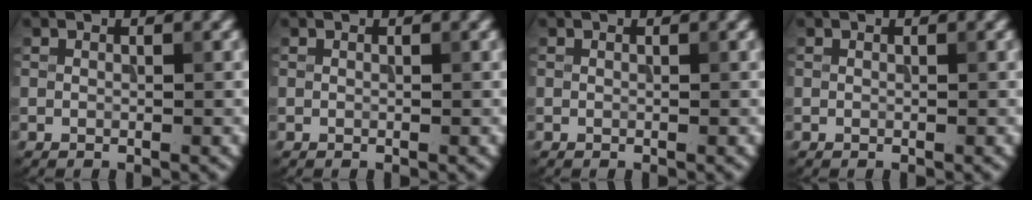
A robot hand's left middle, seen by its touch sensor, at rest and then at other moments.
{"total": 0.0}
{"total": 0.0}
{"total": 0.0}